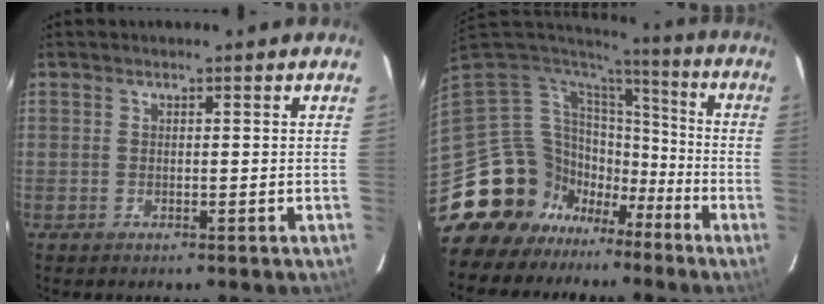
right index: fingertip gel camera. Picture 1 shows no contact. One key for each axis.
{"total": 16.5, "fx": -10.6, "fy": 12.4, "fz": 2.6, "tx": -0.083, "ty": 0.043, "tz": -0.178}